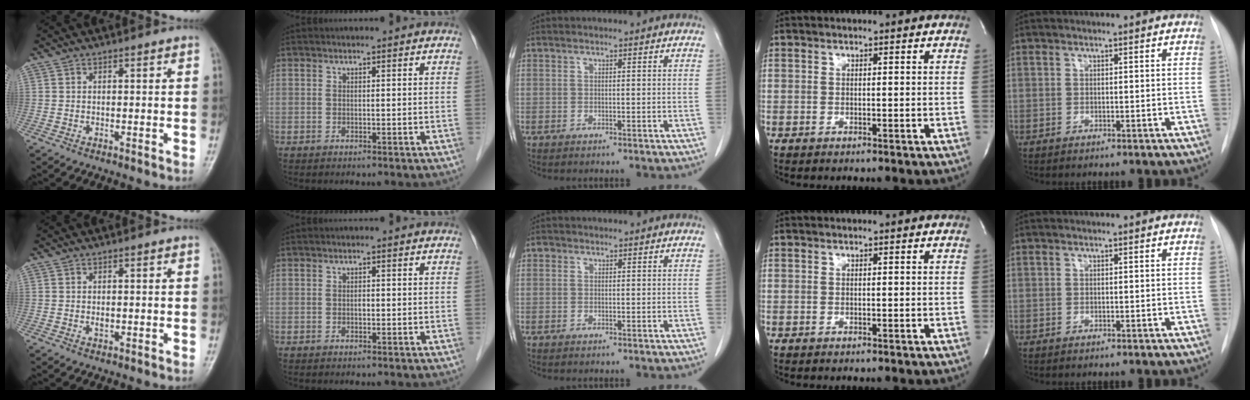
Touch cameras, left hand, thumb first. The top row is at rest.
{"thumb": {"total": 1.2, "force": [0.0, 0.8, 0.9], "torque": [-0.008, 0.000, 0.000]}, "index": {"total": 0.7, "force": [-0.4, 0.3, 0.5], "torque": [-0.007, -0.003, -0.008]}, "middle": {"total": 0.5, "force": [0.2, 0.5, 0.1], "torque": [0.003, 0.002, 0.001]}}